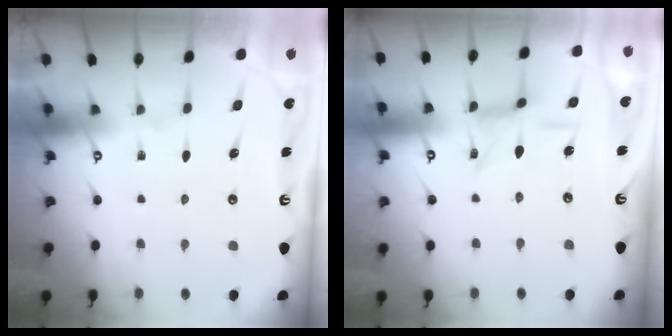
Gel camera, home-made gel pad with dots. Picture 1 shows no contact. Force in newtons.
{"total": 4.9, "press": 4.9, "slide": 0.4}